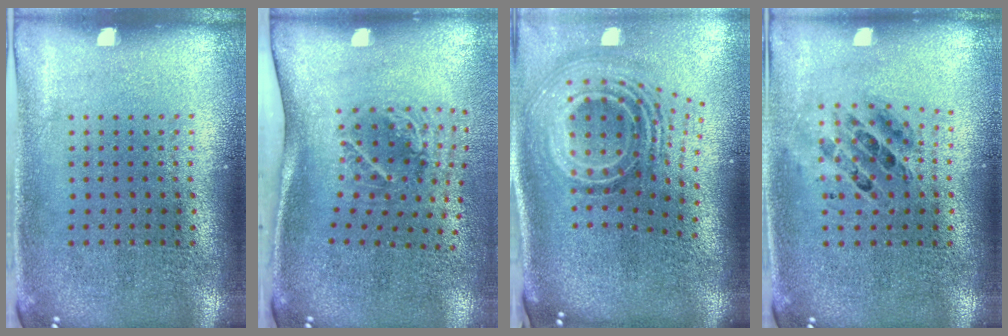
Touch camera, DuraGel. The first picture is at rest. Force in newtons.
{"total": 2.0, "press": 1.3, "slide": 1.6}
{"total": 2.5, "press": 1.6, "slide": 1.9}
{"total": 0.7, "press": 0.7, "slide": 0.1}